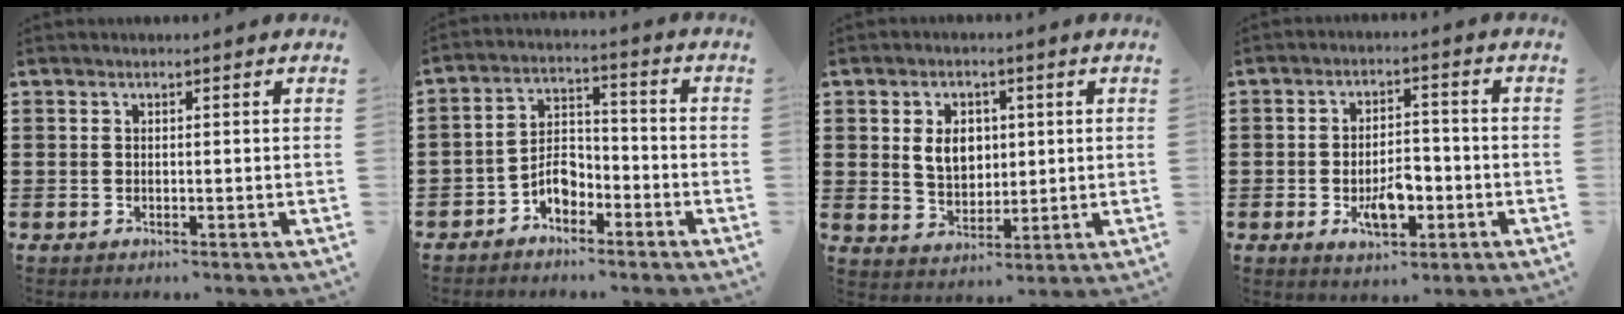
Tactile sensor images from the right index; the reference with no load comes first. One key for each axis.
{"total": 5.3, "fx": -3.2, "fy": 3.1, "fz": 2.9, "tx": -0.059, "ty": 0.013, "tz": -0.062}
{"total": 5.7, "fx": 1.0, "fy": 4.2, "fz": 3.7, "tx": -0.069, "ty": 0.009, "tz": 0.012}
{"total": 6.5, "fx": -2.2, "fy": 3.1, "fz": 5.2, "tx": -0.082, "ty": 0.001, "tz": -0.044}